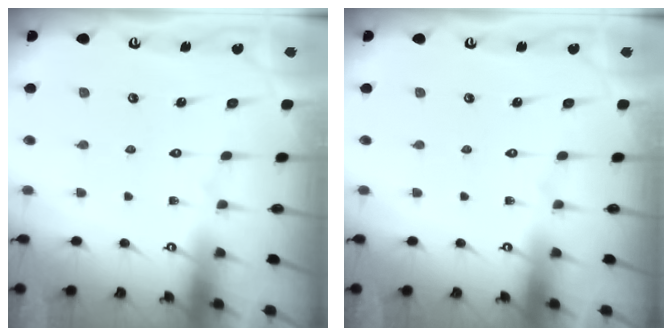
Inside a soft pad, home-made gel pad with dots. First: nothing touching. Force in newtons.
{"total": 0.0}